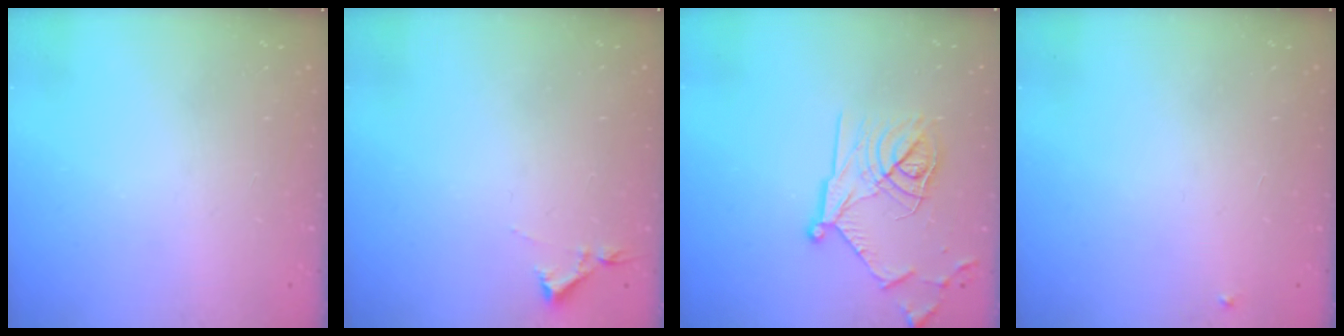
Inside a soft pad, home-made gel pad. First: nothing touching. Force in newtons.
{"total": 2.9, "press": 2.9, "slide": 0.5}
{"total": 18.1, "press": 18.1, "slide": 1.0}
{"total": 2.7, "press": 2.7, "slide": 0.2}